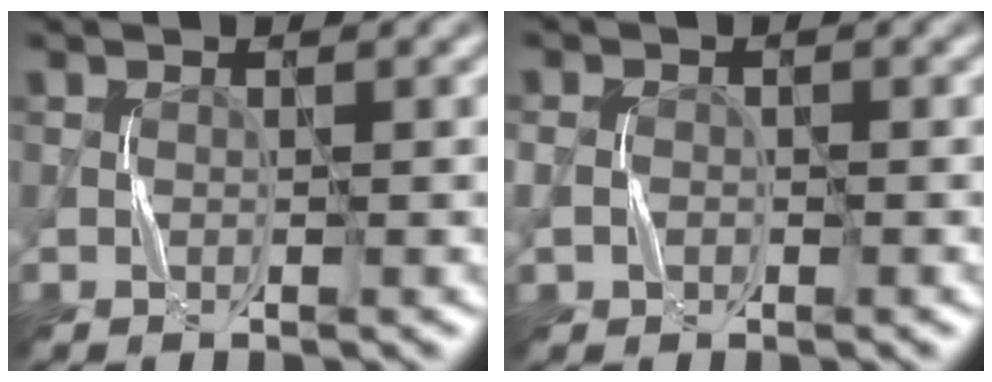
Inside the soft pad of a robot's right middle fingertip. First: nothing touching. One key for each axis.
{"total": 1.4, "fx": -0.3, "fy": 1.3, "fz": 0.6, "tx": -0.015, "ty": -0.002, "tz": -0.003}